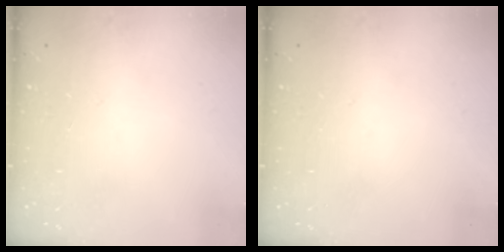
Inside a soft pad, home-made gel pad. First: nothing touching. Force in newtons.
{"total": 0.0}